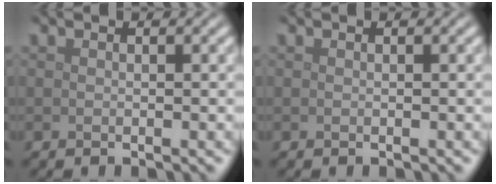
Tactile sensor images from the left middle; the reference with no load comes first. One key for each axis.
{"total": 0.0}